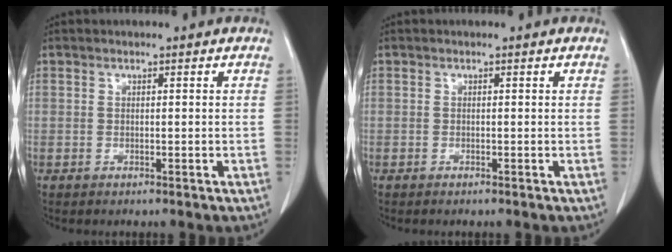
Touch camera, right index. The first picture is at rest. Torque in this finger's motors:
{"motor_torque": [-0.03, 0.01, -0.02, 0.01]}